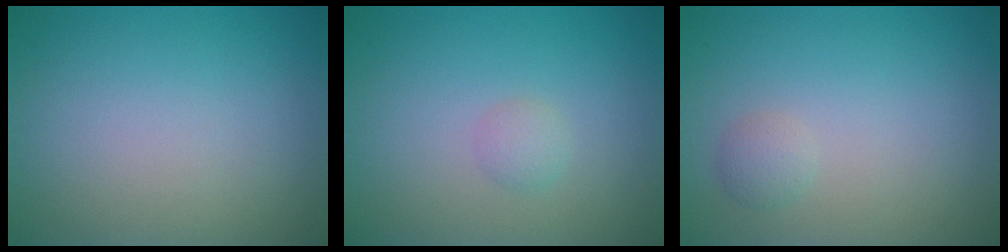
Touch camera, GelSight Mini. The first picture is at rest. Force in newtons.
{"total": 1.0, "press": 1.0, "slide": 0.0}
{"total": 1.1, "press": 1.1, "slide": 0.0}